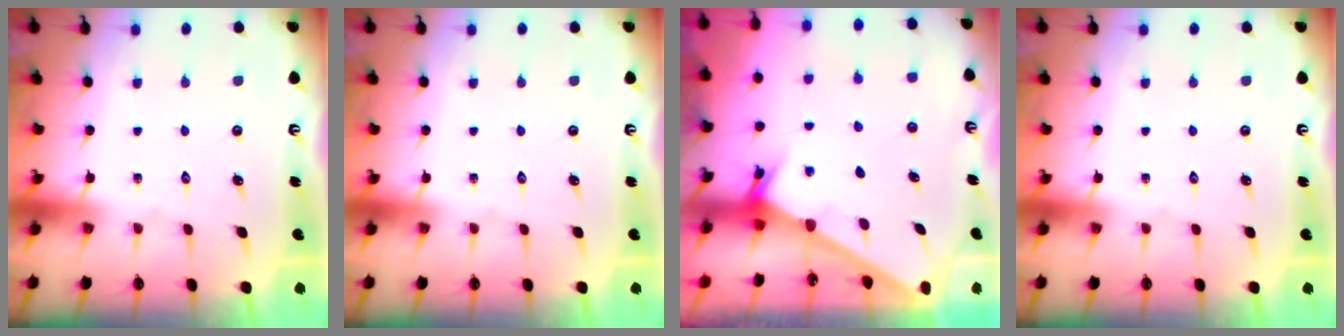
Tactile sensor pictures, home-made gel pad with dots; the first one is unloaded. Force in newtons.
{"total": 0.0}
{"total": 2.4, "press": 2.4, "slide": 0.2}
{"total": 0.0}